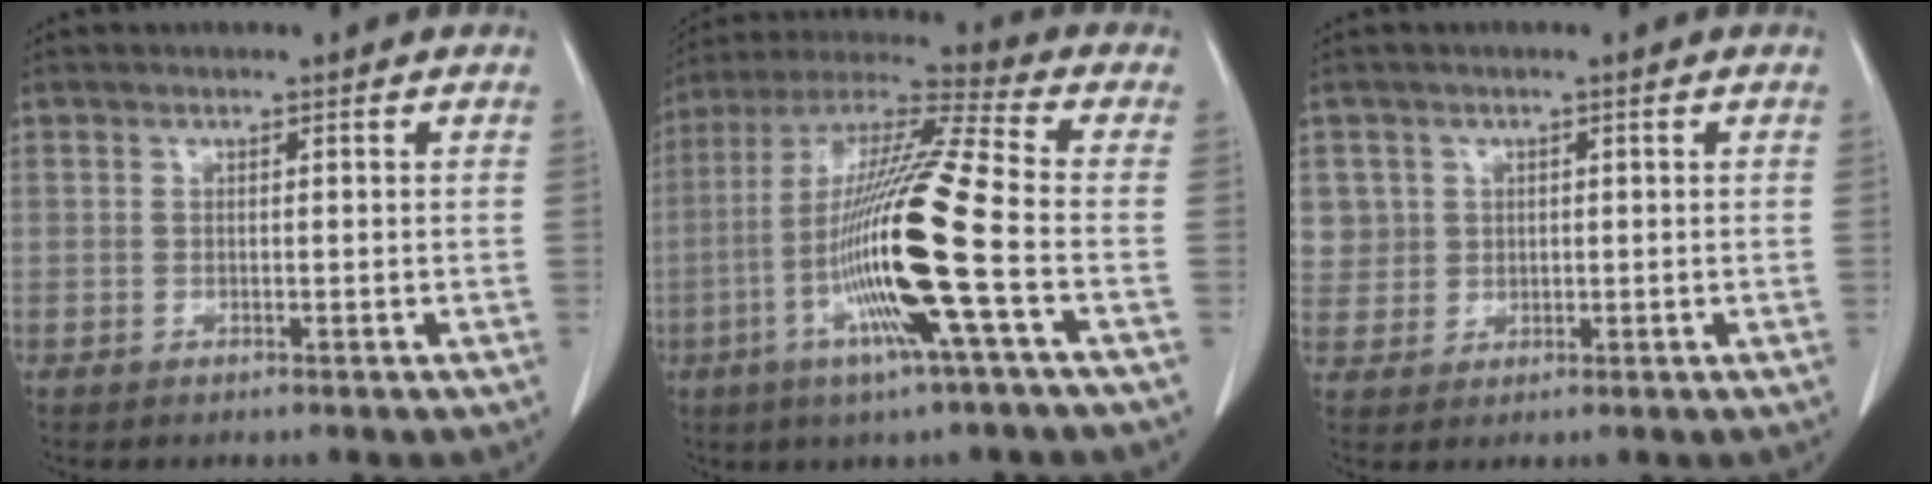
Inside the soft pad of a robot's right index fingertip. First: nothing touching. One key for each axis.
{"total": 18.3, "fx": -4.8, "fy": -0.8, "fz": 17.6, "tx": -0.350, "ty": -0.011, "tz": -0.102}
{"total": 4.5, "fx": 1.5, "fy": 4.2, "fz": -0.1, "tx": 0.017, "ty": 0.005, "tz": 0.034}